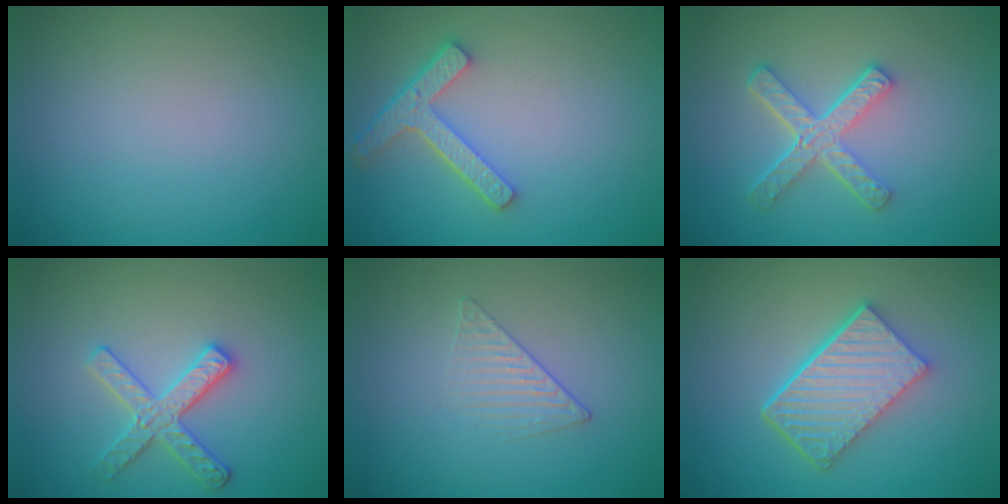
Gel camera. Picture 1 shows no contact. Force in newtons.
{"total": 3.8, "press": 3.0, "slide": 2.3}
{"total": 4.6, "press": 3.3, "slide": 3.2}
{"total": 3.2, "press": 3.0, "slide": 1.0}
{"total": 1.5, "press": 0.7, "slide": 1.3}
{"total": 6.2, "press": 4.5, "slide": 4.2}